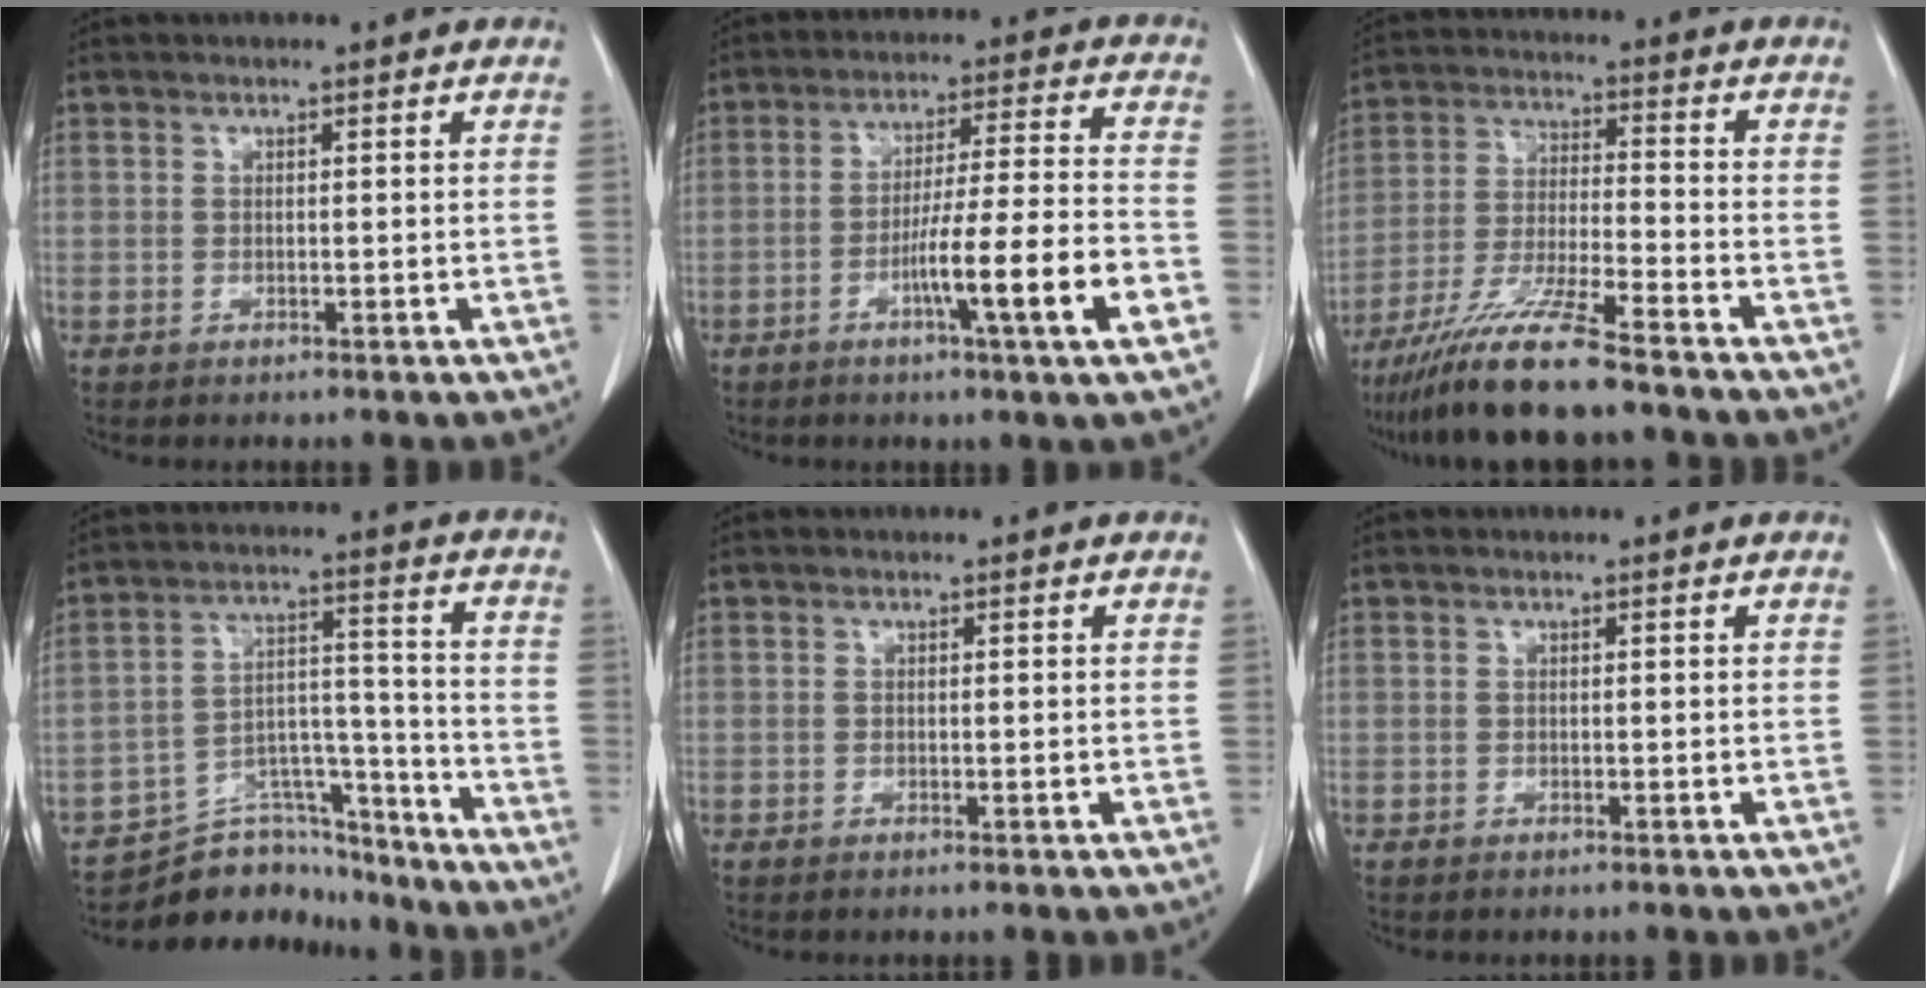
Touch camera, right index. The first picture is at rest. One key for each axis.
{"total": 12.5, "fx": -4.7, "fy": -0.8, "fz": 11.6, "tx": -0.190, "ty": -0.004, "tz": -0.079}
{"total": 12.3, "fx": -9.8, "fy": 0.0, "fz": 7.6, "tx": -0.143, "ty": -0.028, "tz": -0.177}
{"total": 13.0, "fx": -12.1, "fy": 4.5, "fz": 1.2, "tx": -0.009, "ty": 0.059, "tz": -0.193}
{"total": 0.0}
{"total": 0.0}